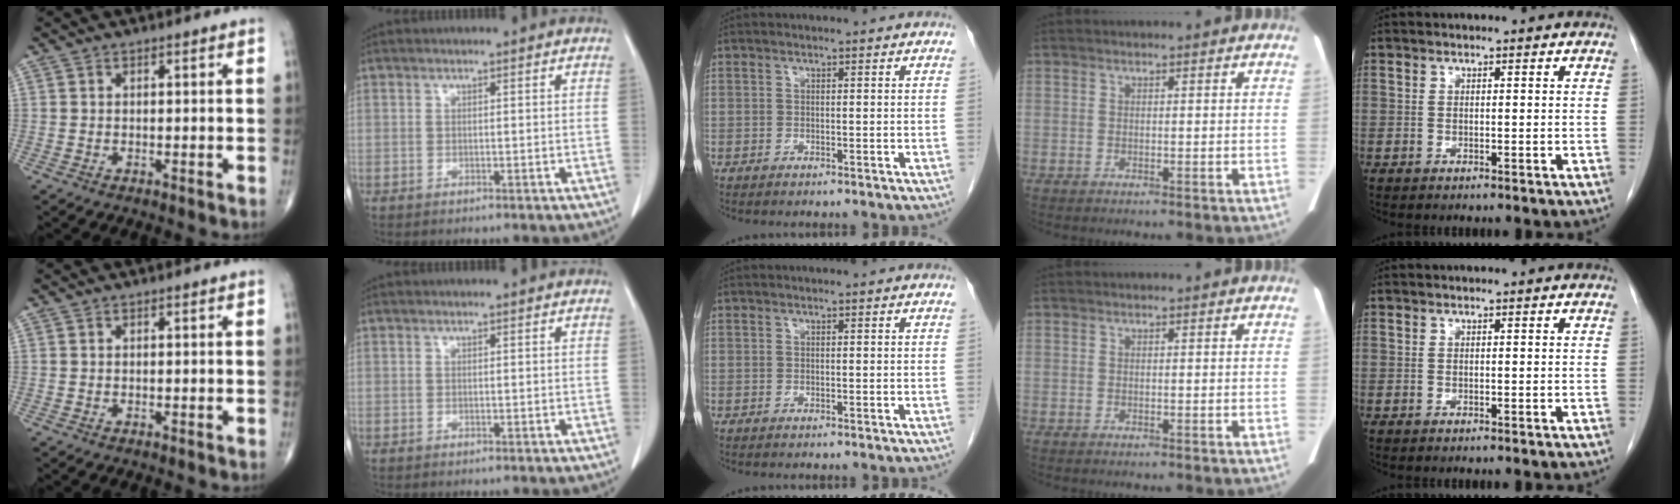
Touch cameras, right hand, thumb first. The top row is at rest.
{}